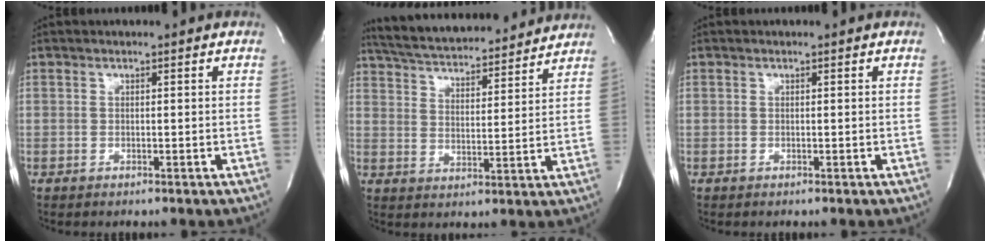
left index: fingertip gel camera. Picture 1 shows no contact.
{"total": 19.6, "force": [18.1, 3.2, 6.8], "torque": [-0.118, 0.028, 0.264]}
{"total": 0.0}